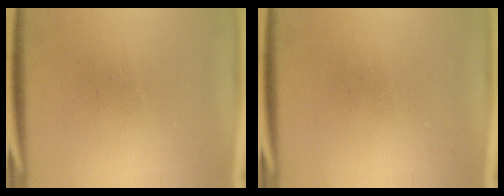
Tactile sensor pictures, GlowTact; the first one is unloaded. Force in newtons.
{"total": 0.0}